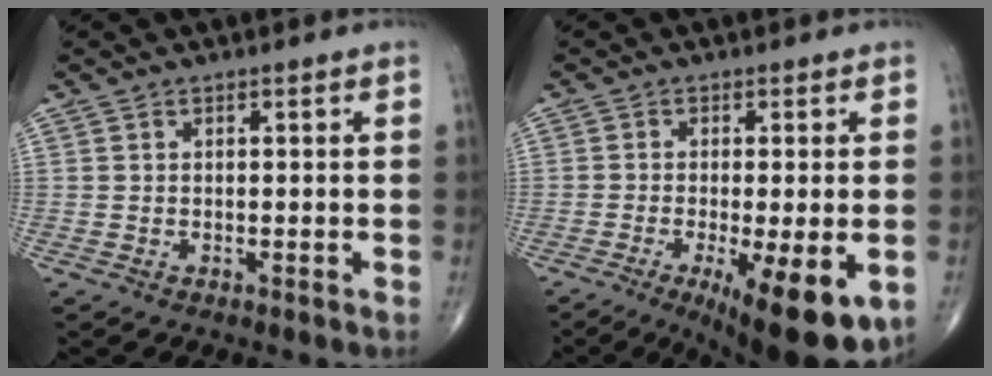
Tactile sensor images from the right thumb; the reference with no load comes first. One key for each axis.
{"total": 14.3, "fx": -5.2, "fy": 4.0, "fz": 12.7, "tx": -0.161, "ty": -0.018, "tz": -0.068}